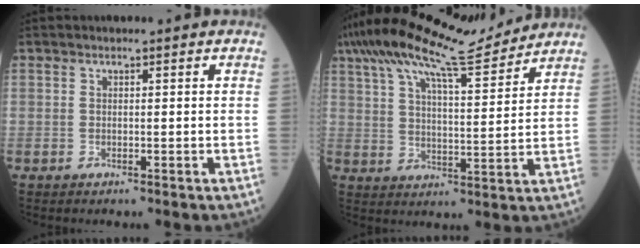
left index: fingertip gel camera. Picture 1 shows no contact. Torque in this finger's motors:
{"motor_torque": [1.01, -1.13, 0.59, 0.21]}